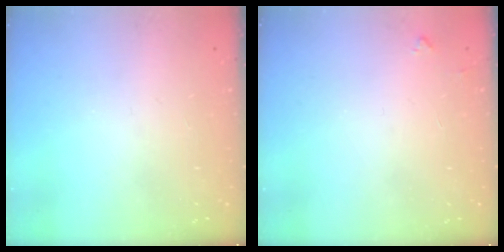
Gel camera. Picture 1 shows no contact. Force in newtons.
{"total": 3.8, "press": 3.7, "slide": 0.4}